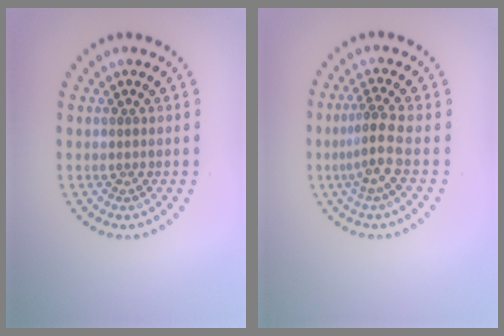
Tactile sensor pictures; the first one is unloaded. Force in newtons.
{"total": 2.9, "press": 2.0, "slide": 2.1}